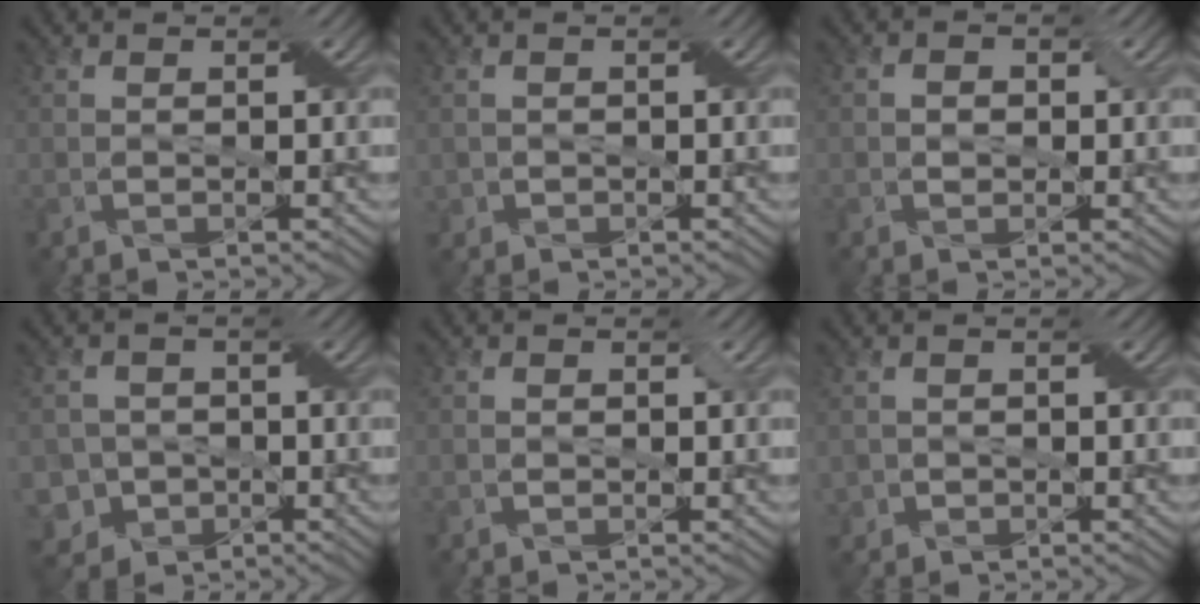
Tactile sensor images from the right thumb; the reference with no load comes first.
{"total": 1.1, "force": [-0.3, 1.0, 0.0], "torque": [0.000, -0.003, -0.006]}
{"total": 1.6, "force": [0.0, 1.3, 1.0], "torque": [-0.013, 0.001, 0.000]}
{"total": 6.5, "force": [-2.9, 5.6, 1.3], "torque": [-0.038, -0.012, -0.067]}
{"total": 0.9, "force": [-0.2, 0.7, 0.6], "torque": [-0.014, -0.001, 0.000]}
{"total": 1.4, "force": [-0.4, 1.4, 0.0], "torque": [-0.003, -0.005, -0.008]}